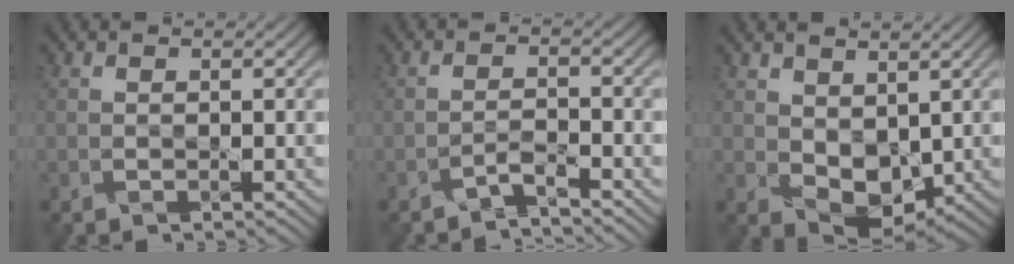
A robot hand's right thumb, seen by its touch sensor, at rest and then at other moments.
{"total": 2.1, "force": [-2.0, -0.1, 0.5], "torque": [-0.009, 0.008, -0.047]}
{"total": 4.9, "force": [1.2, 3.3, 3.5], "torque": [-0.072, -0.014, 0.025]}